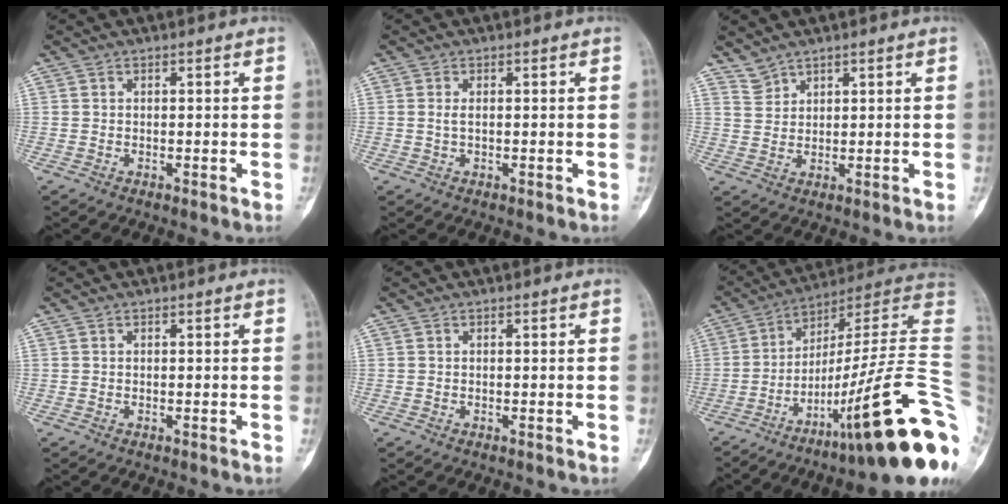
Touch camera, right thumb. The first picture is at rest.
{"total": 1.1, "force": [0.1, 0.5, 1.0], "torque": [-0.025, -0.002, 0.004]}
{"total": 2.7, "force": [2.5, 1.0, 0.1], "torque": [0.010, -0.010, 0.050]}
{"total": 0.0}
{"total": 0.0}
{"total": 30.0, "force": [-8.9, 5.5, 28.2], "torque": [-0.332, 0.065, -0.136]}